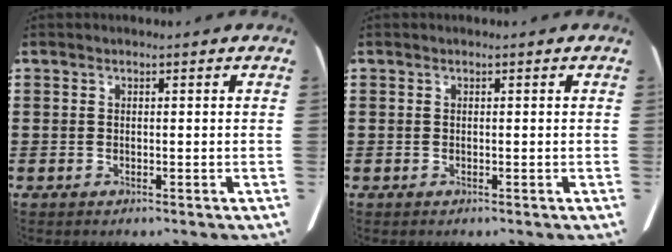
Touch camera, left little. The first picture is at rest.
{"total": 0.0}